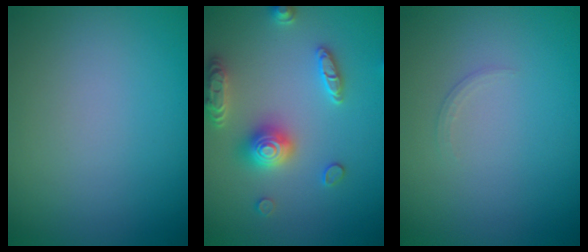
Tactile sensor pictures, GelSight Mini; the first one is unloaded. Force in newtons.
{"total": 4.1, "press": 4.0, "slide": 0.8}
{"total": 0.7, "press": 0.7, "slide": 0.1}